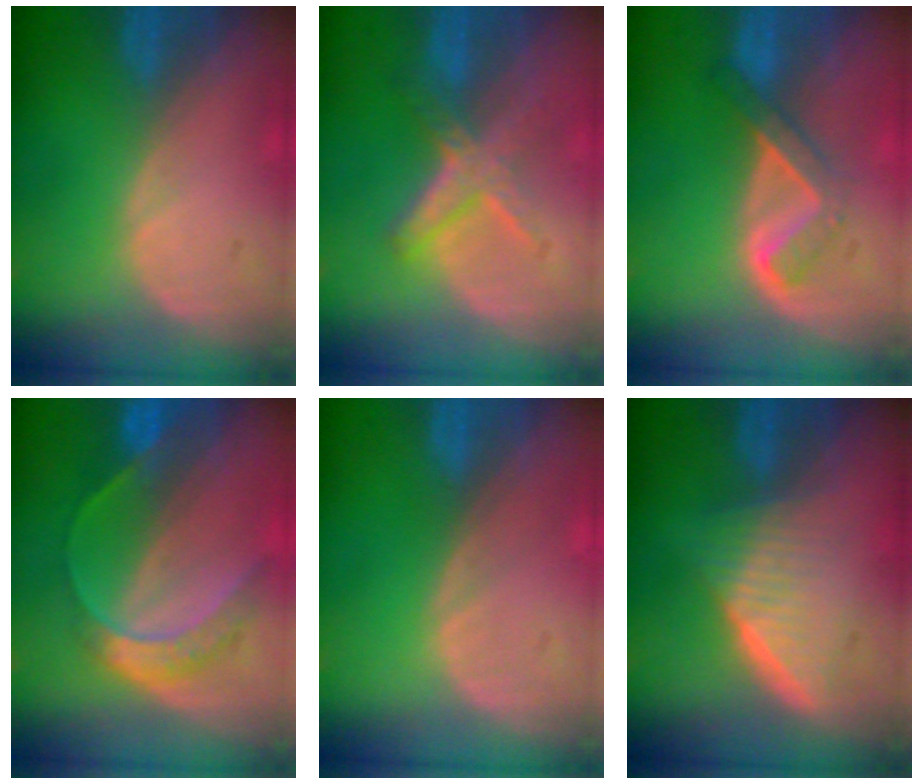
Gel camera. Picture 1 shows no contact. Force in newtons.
{"total": 5.6, "press": 5.4, "slide": 1.8}
{"total": 5.3, "press": 4.6, "slide": 2.6}
{"total": 7.1, "press": 6.0, "slide": 3.9}
{"total": 0.0}
{"total": 6.5, "press": 5.9, "slide": 2.7}